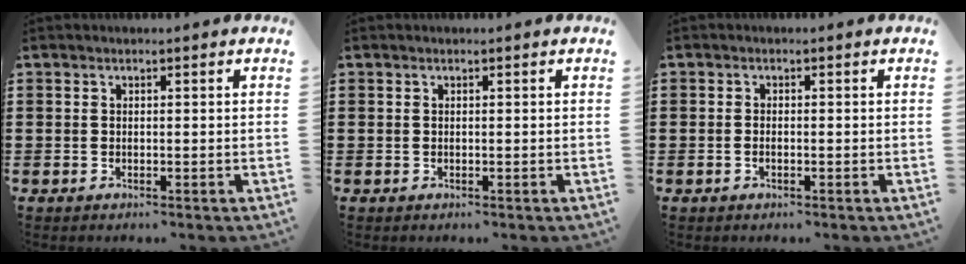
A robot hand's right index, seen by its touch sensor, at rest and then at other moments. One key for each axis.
{"total": 0.0}
{"total": 0.6, "fx": -0.4, "fy": 0.1, "fz": 0.5, "tx": -0.011, "ty": -0.006, "tz": -0.006}